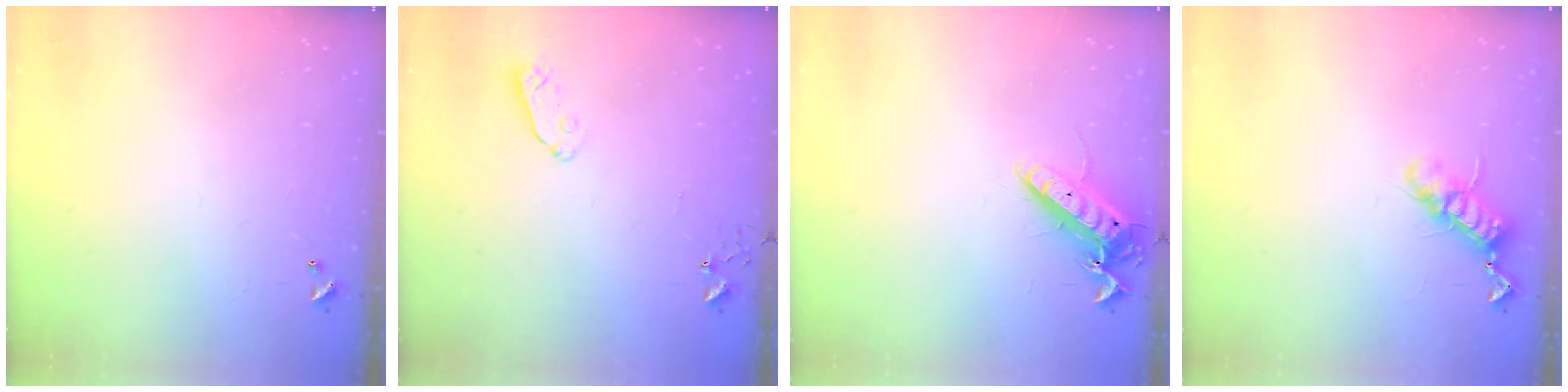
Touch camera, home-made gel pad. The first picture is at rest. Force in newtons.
{"total": 3.7, "press": 3.6, "slide": 0.5}
{"total": 13.2, "press": 13.1, "slide": 1.2}
{"total": 11.0, "press": 10.9, "slide": 1.1}